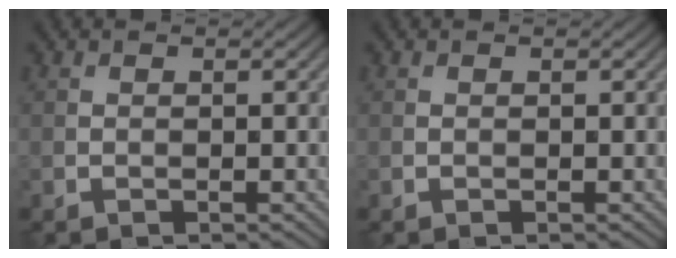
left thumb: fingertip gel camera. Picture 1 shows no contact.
{"total": 0.0}